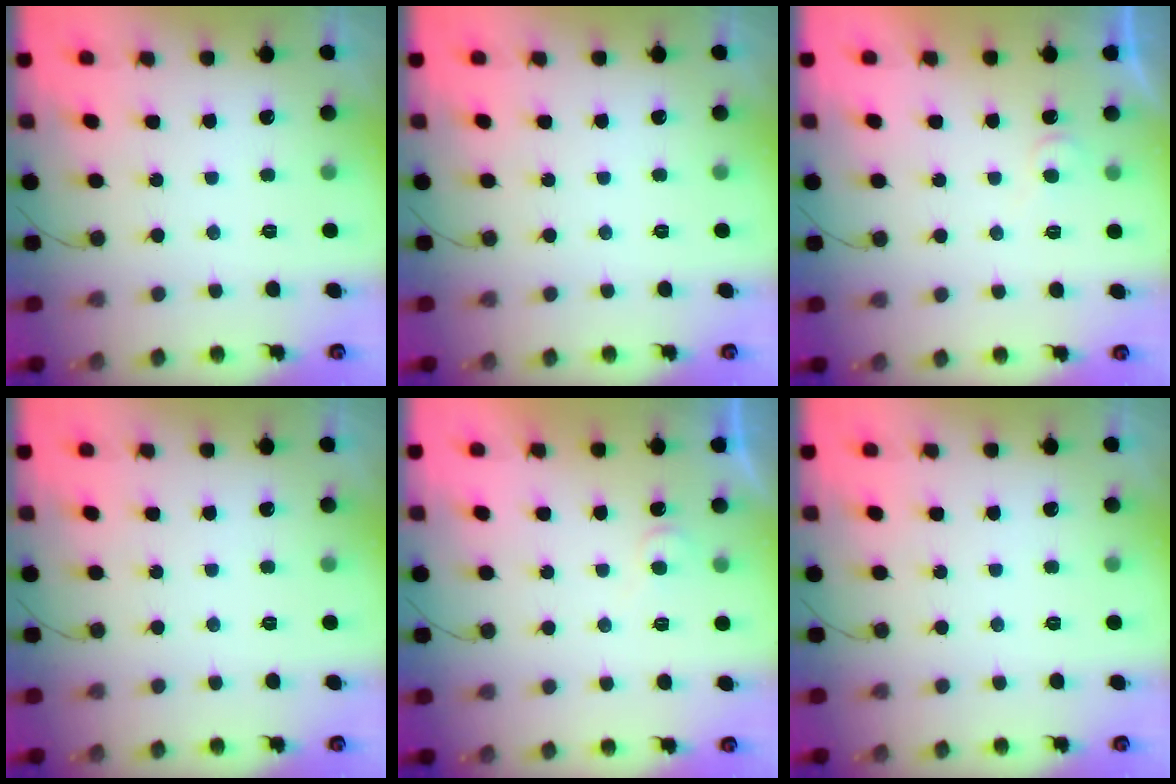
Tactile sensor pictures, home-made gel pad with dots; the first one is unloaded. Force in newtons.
{"total": 0.0}
{"total": 4.3, "press": 4.3, "slide": 0.6}
{"total": 0.0}
{"total": 4.3, "press": 4.3, "slide": 0.6}
{"total": 0.0}